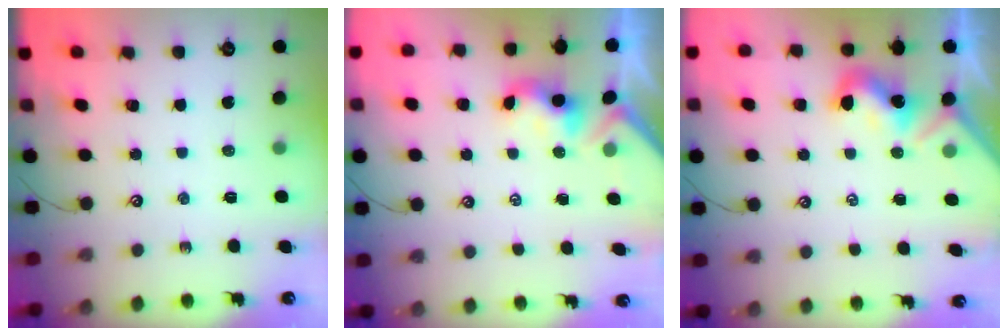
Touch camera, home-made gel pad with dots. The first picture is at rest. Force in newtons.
{"total": 1.0, "press": 0.9, "slide": 0.5}
{"total": 1.9, "press": 1.8, "slide": 0.3}